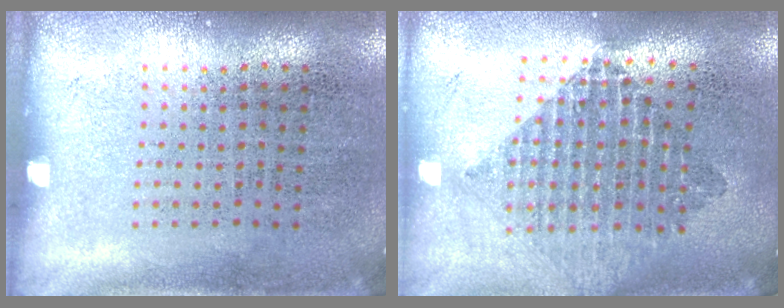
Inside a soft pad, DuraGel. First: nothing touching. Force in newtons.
{"total": 2.1, "press": 1.7, "slide": 1.2}